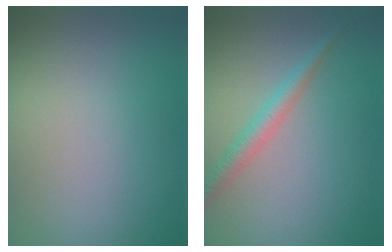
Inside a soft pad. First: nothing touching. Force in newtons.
{"total": 2.0, "press": 2.0, "slide": 0.1}